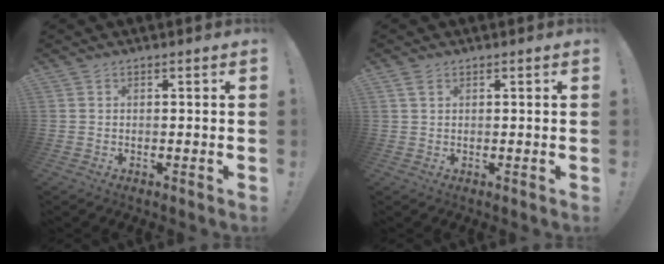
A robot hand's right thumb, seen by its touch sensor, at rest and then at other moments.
{"total": 1.1, "force": [0.6, 0.7, 0.7], "torque": [-0.011, 0.001, 0.011]}